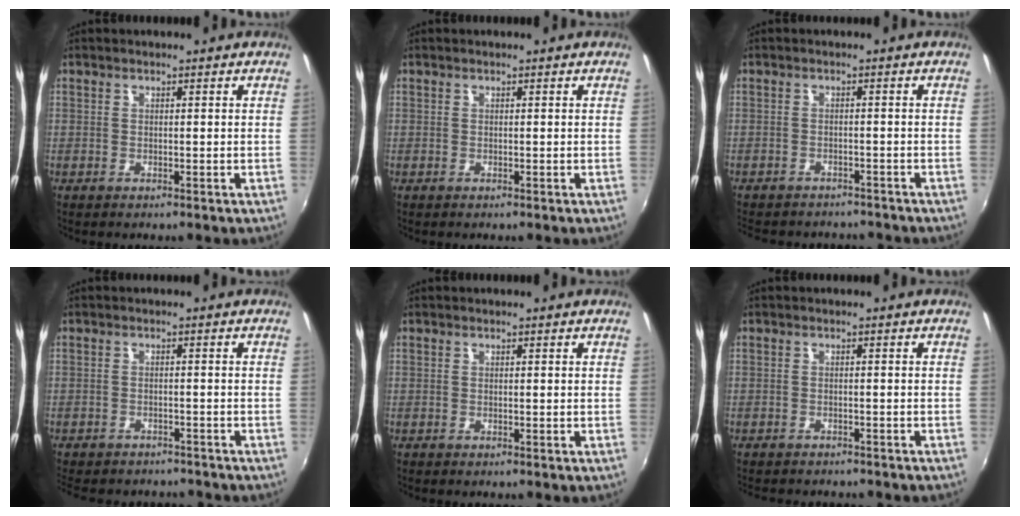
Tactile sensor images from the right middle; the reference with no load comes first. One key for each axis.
{"total": 0.0}
{"total": 9.7, "fx": -8.6, "fy": 3.2, "fz": 3.1, "tx": -0.077, "ty": -0.019, "tz": -0.122}
{"total": 10.6, "fx": -9.3, "fy": 3.7, "fz": 3.6, "tx": -0.091, "ty": -0.018, "tz": -0.132}
{"total": 0.0}
{"total": 5.9, "fx": -5.3, "fy": 1.5, "fz": 2.0, "tx": -0.051, "ty": -0.015, "tz": -0.075}